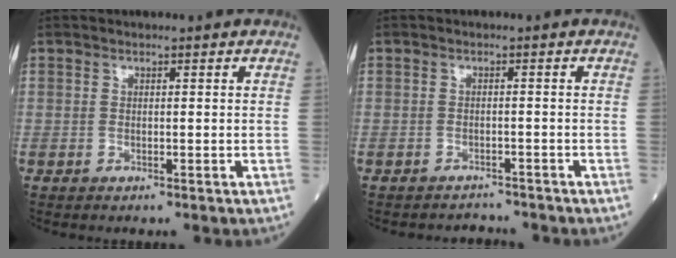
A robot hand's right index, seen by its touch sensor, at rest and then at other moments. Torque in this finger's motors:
{"motor_torque": [-0.01, 0.02, 0.02, -0.02]}